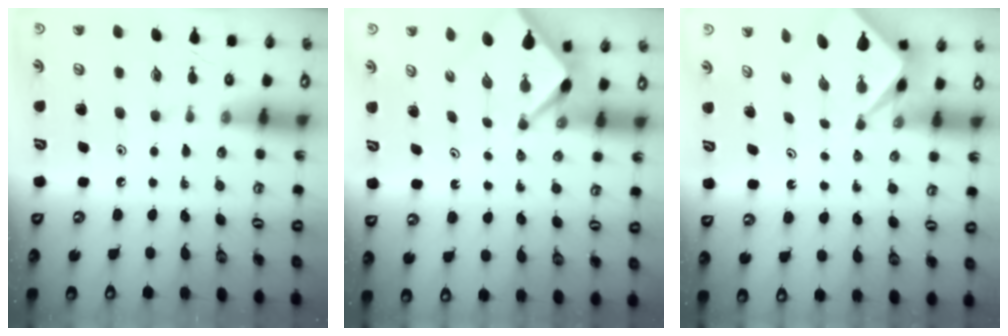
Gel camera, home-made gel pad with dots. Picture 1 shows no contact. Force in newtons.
{"total": 2.5, "press": 2.5, "slide": 0.3}
{"total": 2.1, "press": 2.1, "slide": 0.2}